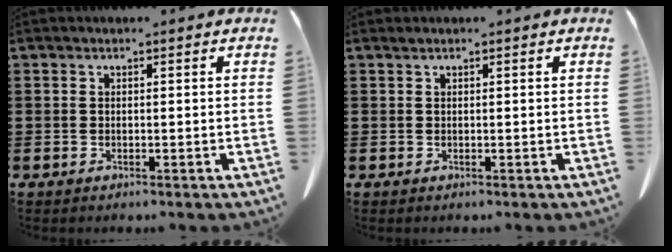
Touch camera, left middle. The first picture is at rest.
{"total": 0.0}